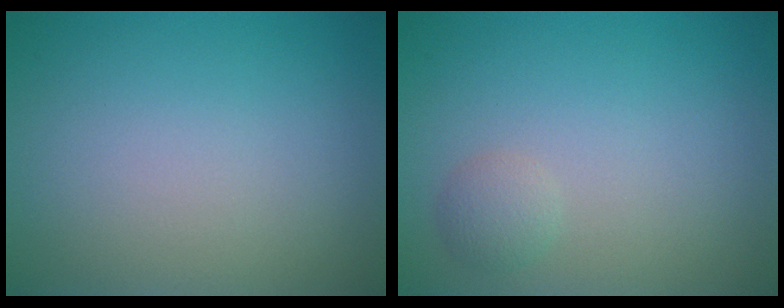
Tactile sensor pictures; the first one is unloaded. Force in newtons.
{"total": 1.3, "press": 1.3, "slide": 0.0}